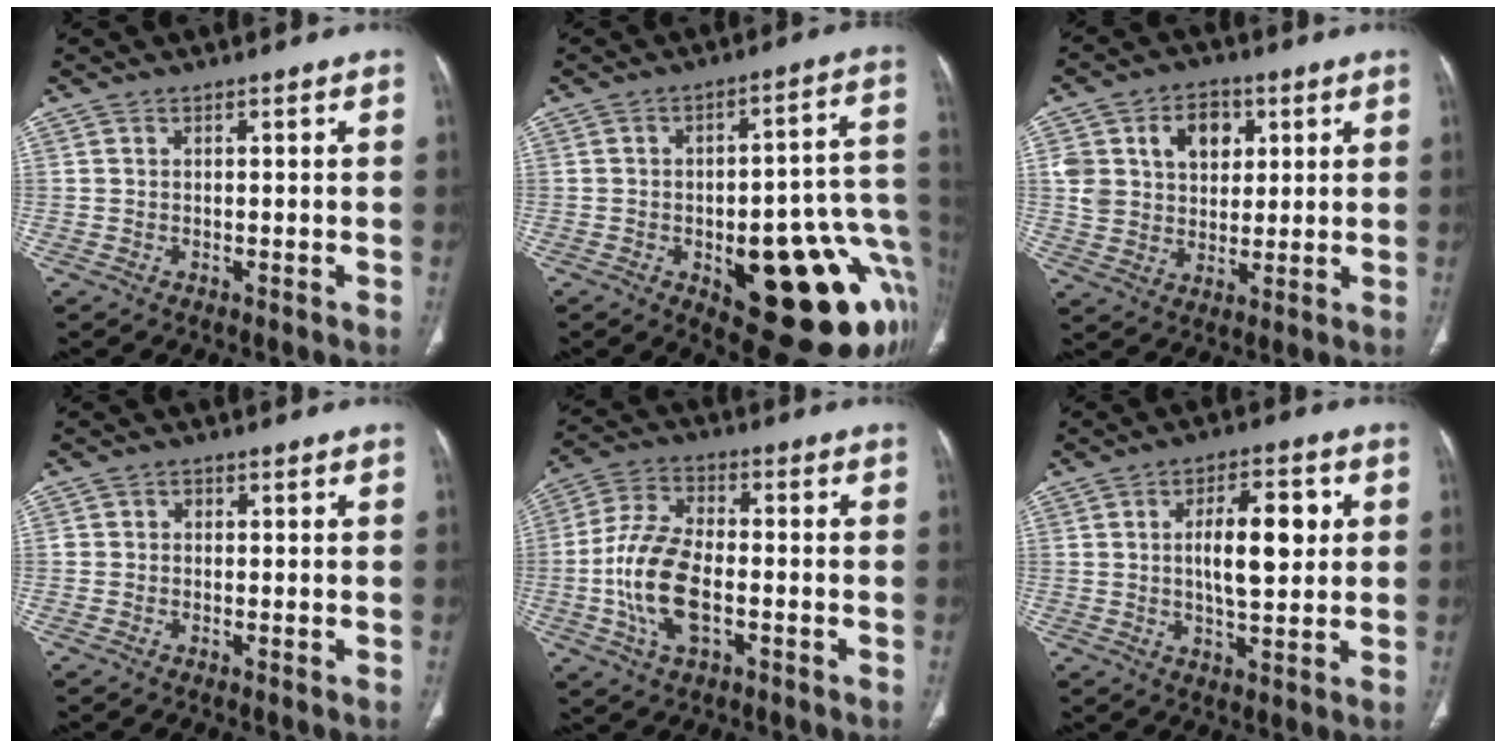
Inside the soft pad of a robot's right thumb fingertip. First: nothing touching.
{"total": 25.9, "force": [-7.5, 10.0, 22.7], "torque": [-0.210, 0.034, -0.077]}
{"total": 12.1, "force": [4.1, 9.0, 7.0], "torque": [-0.078, -0.005, 0.077]}
{"total": 0.9, "force": [0.0, 0.8, 0.4], "torque": [0.002, 0.004, -0.005]}
{"total": 13.1, "force": [-3.0, 6.9, 10.8], "torque": [-0.222, 0.019, -0.058]}
{"total": 10.7, "force": [1.8, 4.4, 9.6], "torque": [-0.136, 0.002, 0.028]}